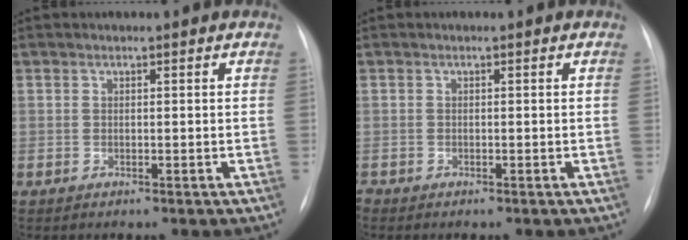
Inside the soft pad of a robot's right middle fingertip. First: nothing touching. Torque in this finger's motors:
{"motor_torque": [-0.62, -0.22, 0.02, -0.02]}